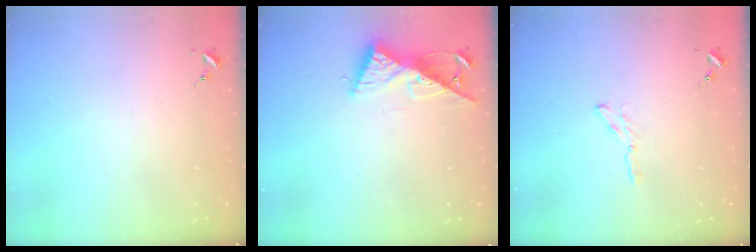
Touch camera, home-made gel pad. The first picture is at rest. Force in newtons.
{"total": 10.1, "press": 10.1, "slide": 0.9}
{"total": 2.4, "press": 2.4, "slide": 0.2}